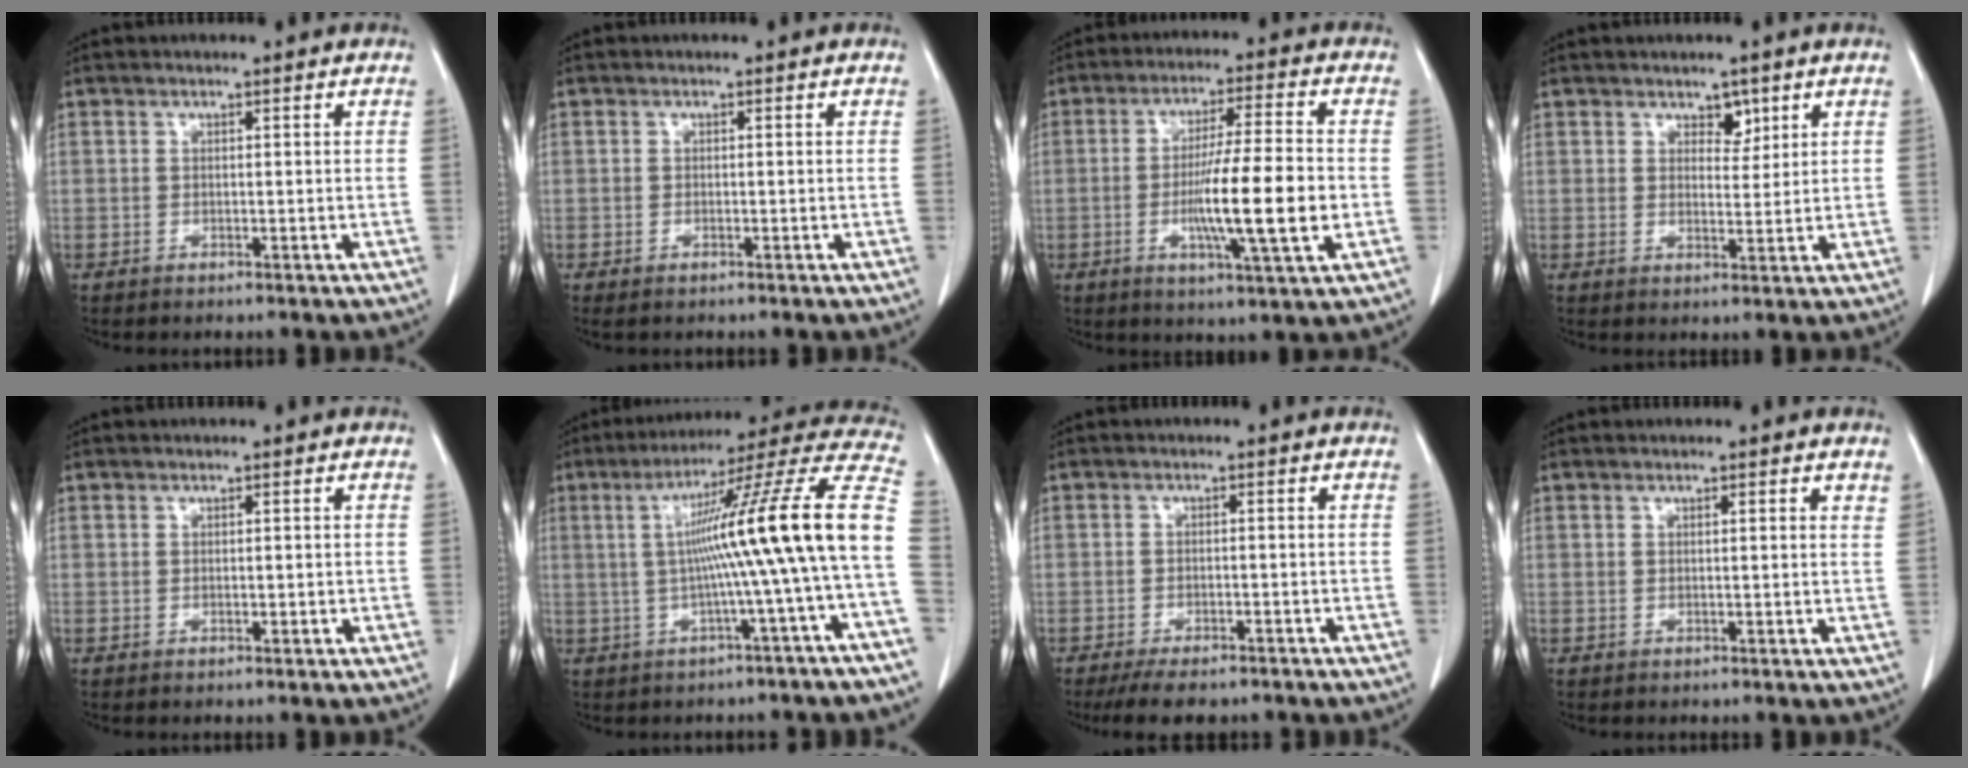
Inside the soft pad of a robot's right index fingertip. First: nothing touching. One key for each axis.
{"total": 0.6, "fx": -0.5, "fy": 0.2, "fz": 0.4, "tx": -0.009, "ty": -0.002, "tz": -0.005}
{"total": 12.4, "fx": -2.4, "fy": 0.1, "fz": 12.1, "tx": -0.205, "ty": -0.010, "tz": -0.045}
{"total": 2.9, "fx": 1.9, "fy": 1.7, "fz": 1.4, "tx": -0.014, "ty": -0.001, "tz": 0.032}
{"total": 0.6, "fx": 0.1, "fy": 0.4, "fz": 0.4, "tx": -0.004, "ty": 0.000, "tz": 0.003}
{"total": 17.8, "fx": -0.6, "fy": -2.0, "fz": 17.7, "tx": -0.240, "ty": 0.030, "tz": -0.018}
{"total": 5.5, "fx": -4.4, "fy": 2.2, "fz": 2.4, "tx": -0.031, "ty": -0.005, "tz": -0.065}
{"total": 1.8, "fx": 1.4, "fy": 0.3, "fz": 1.1, "tx": -0.014, "ty": 0.001, "tz": 0.016}